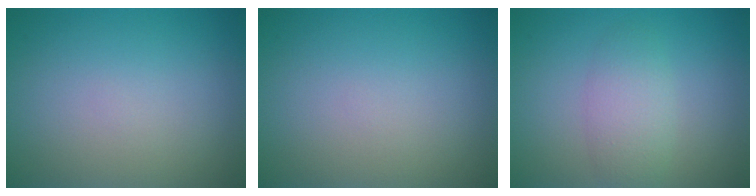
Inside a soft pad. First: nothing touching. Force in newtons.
{"total": 0.0}
{"total": 2.8, "press": 2.8, "slide": 0.2}